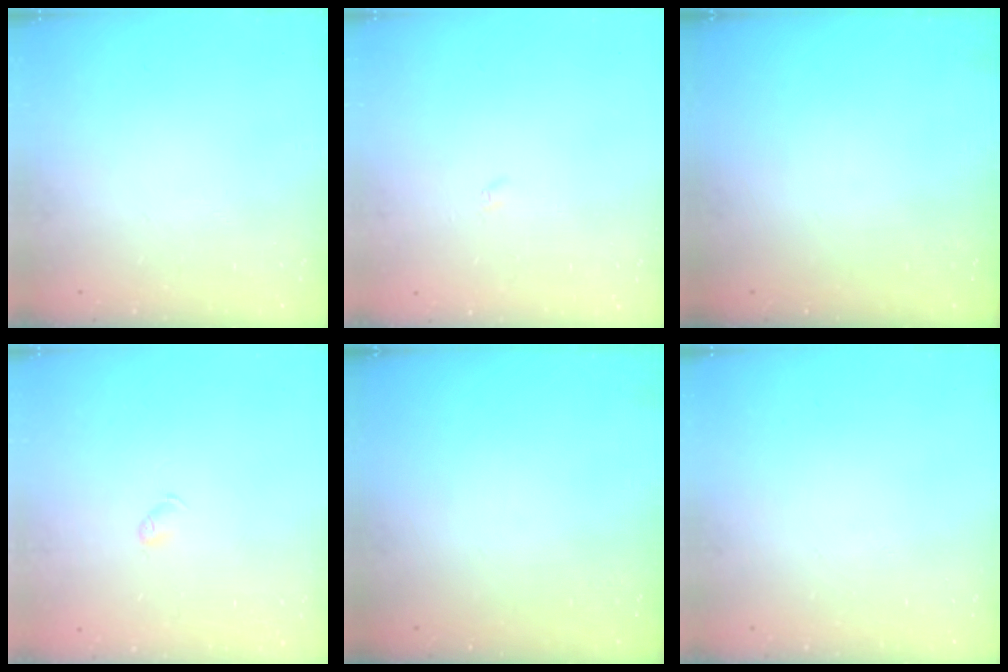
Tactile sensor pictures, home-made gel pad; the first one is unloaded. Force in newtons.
{"total": 1.8, "press": 1.7, "slide": 0.3}
{"total": 0.0}
{"total": 3.2, "press": 3.1, "slide": 0.6}
{"total": 0.0}
{"total": 0.0}